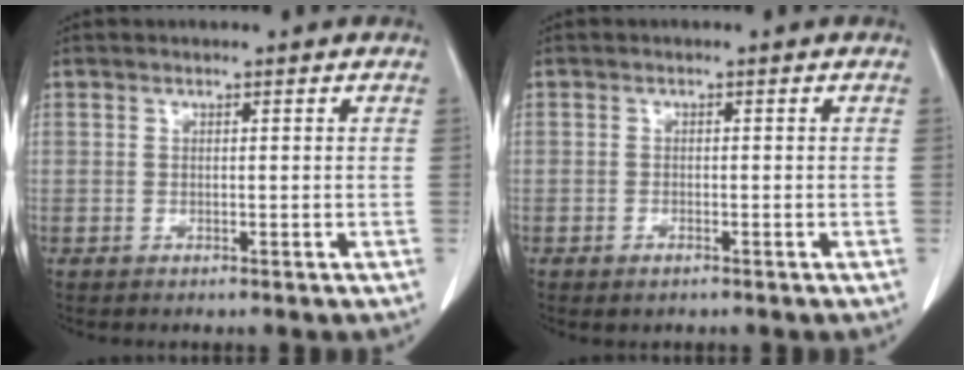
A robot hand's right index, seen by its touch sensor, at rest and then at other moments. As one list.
[{"total": 0.9, "force": [-0.6, 0.5, 0.5], "torque": [-0.006, 0.000, -0.007]}]